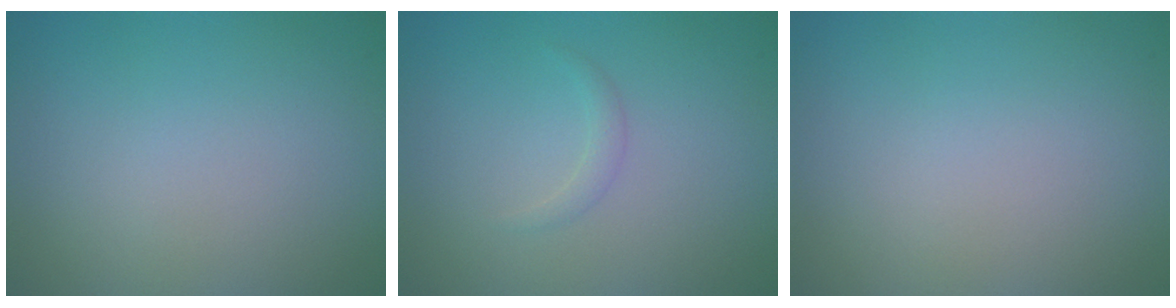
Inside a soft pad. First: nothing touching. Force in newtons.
{"total": 0.8, "press": 0.8, "slide": 0.0}
{"total": 0.0}